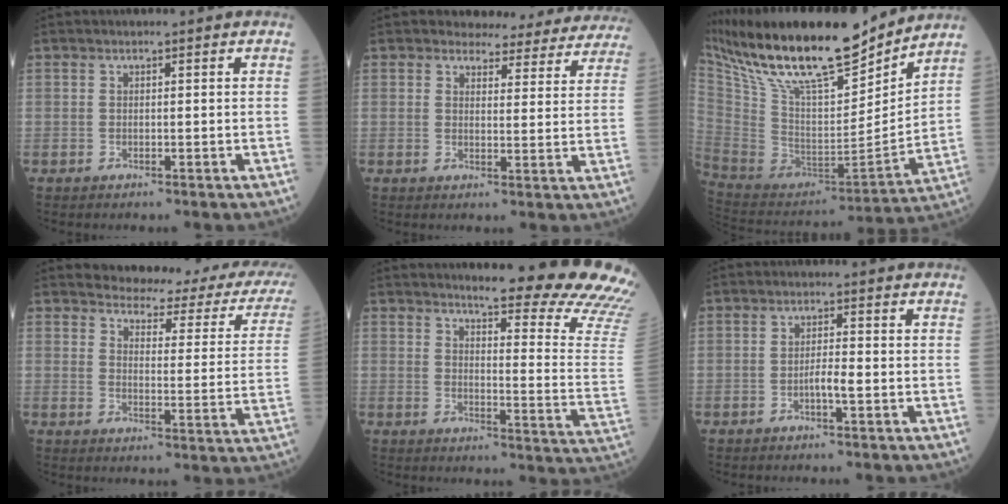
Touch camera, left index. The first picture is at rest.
{"total": 14.7, "force": [13.8, 4.6, 2.4], "torque": [0.006, -0.029, 0.133]}
{"total": 25.6, "force": [20.0, 5.6, 15.0], "torque": [-0.280, 0.004, 0.350]}
{"total": 19.3, "force": [17.8, 4.0, 6.3], "torque": [-0.056, -0.065, 0.185]}
{"total": 20.3, "force": [18.9, -0.6, 7.5], "torque": [-0.100, -0.136, 0.206]}
{"total": 2.2, "force": [-0.9, 0.1, 2.0], "torque": [-0.035, 0.001, -0.016]}